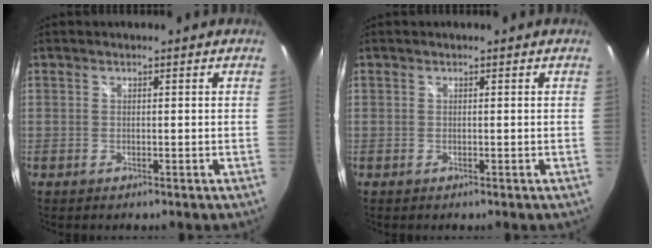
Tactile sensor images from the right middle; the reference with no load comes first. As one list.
[{"total": 0.0}]